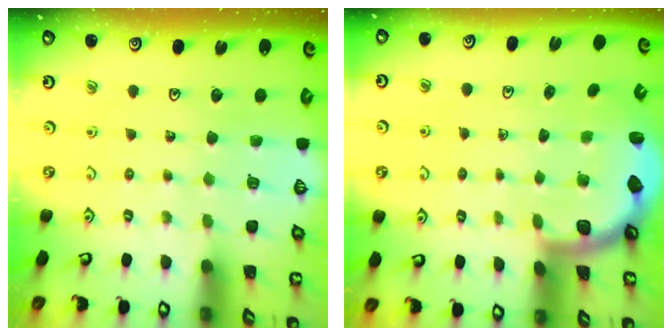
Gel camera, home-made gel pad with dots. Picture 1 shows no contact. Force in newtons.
{"total": 1.8, "press": 1.8, "slide": 0.1}